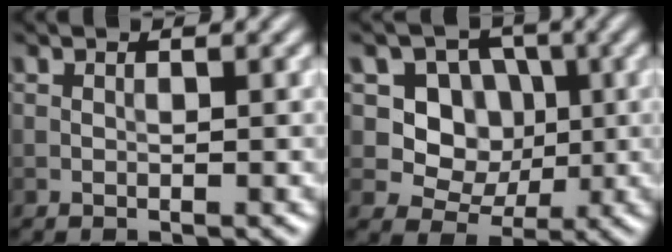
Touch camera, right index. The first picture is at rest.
{"total": 6.7, "force": [1.1, 6.0, 2.9], "torque": [-0.042, 0.006, 0.017]}